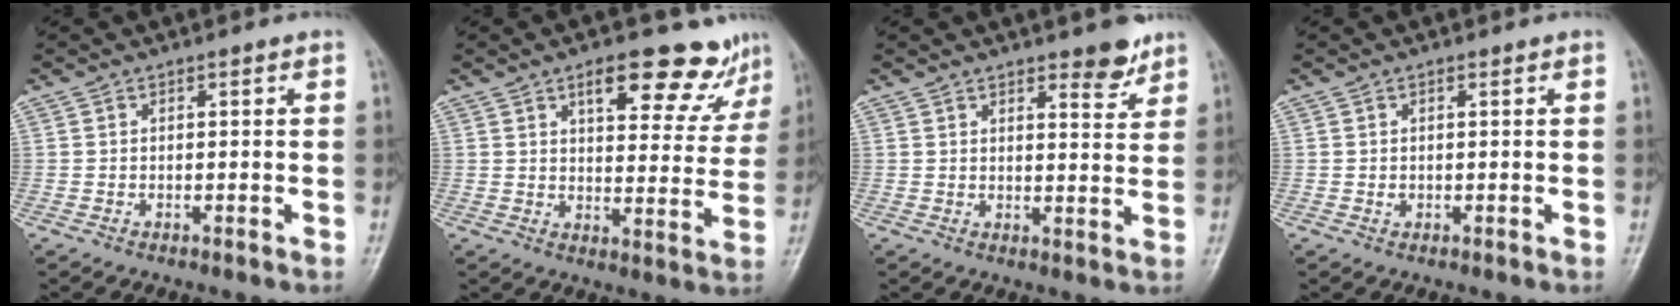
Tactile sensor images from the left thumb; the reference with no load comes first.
{"total": 13.8, "force": [9.3, 5.9, 8.3], "torque": [-0.061, -0.045, 0.118]}
{"total": 5.2, "force": [3.9, 1.6, 3.1], "torque": [-0.025, -0.029, 0.051]}
{"total": 1.2, "force": [0.0, 1.0, 0.7], "torque": [-0.007, 0.000, 0.003]}